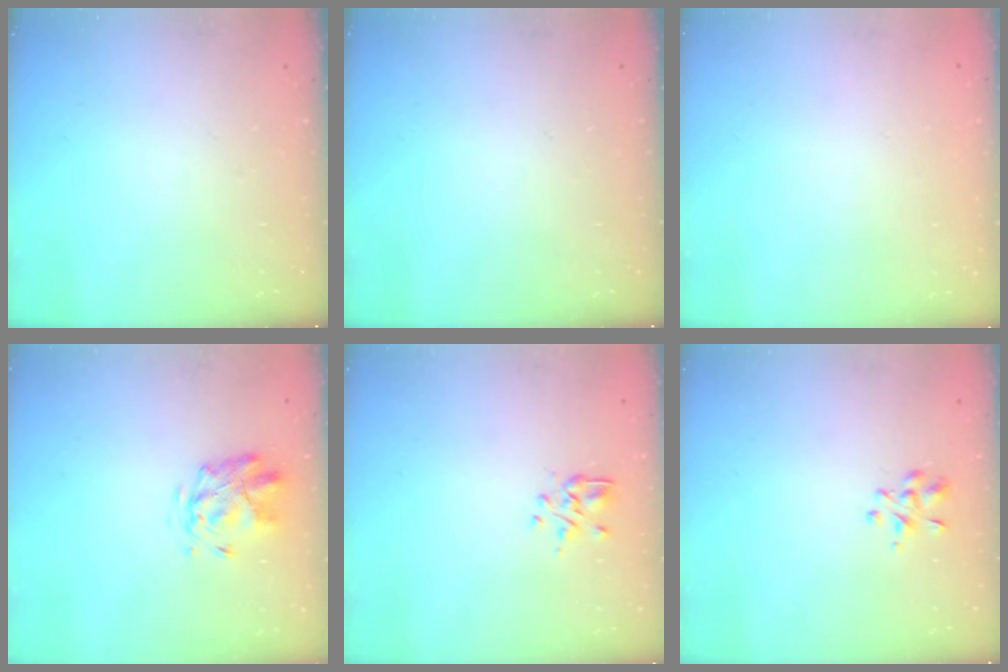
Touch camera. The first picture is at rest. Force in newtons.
{"total": 0.0}
{"total": 1.7, "press": 1.7, "slide": 0.2}
{"total": 2.8, "press": 2.4, "slide": 1.4}
{"total": 2.5, "press": 2.3, "slide": 1.0}
{"total": 2.9, "press": 2.7, "slide": 1.0}